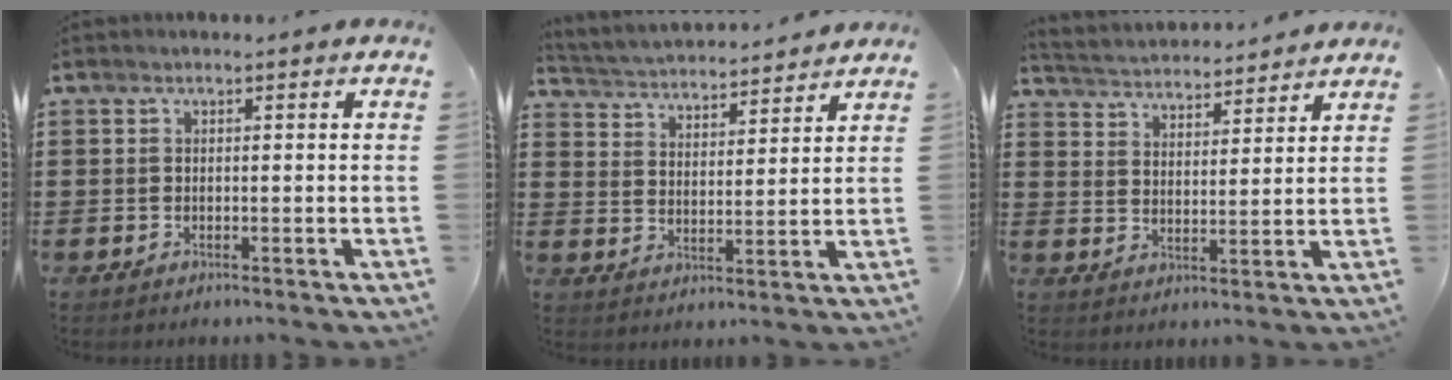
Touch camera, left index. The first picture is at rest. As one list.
[{"total": 3.5, "force": [3.5, 0.2, -0.1], "torque": [-0.020, -0.027, 0.056]}, {"total": 3.4, "force": [3.4, 0.1, -0.4], "torque": [-0.012, -0.026, 0.057]}]